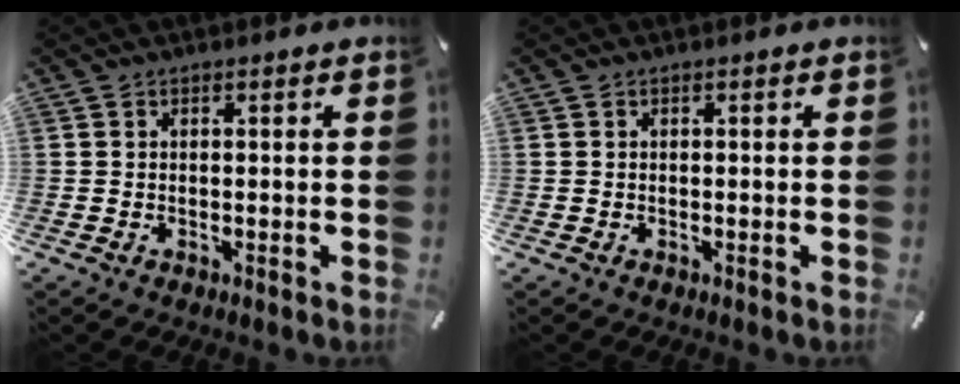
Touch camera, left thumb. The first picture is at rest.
{"total": 0.0}